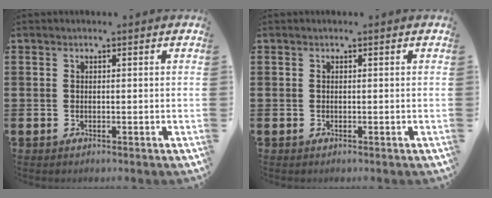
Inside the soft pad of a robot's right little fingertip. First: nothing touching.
{"total": 0.0}